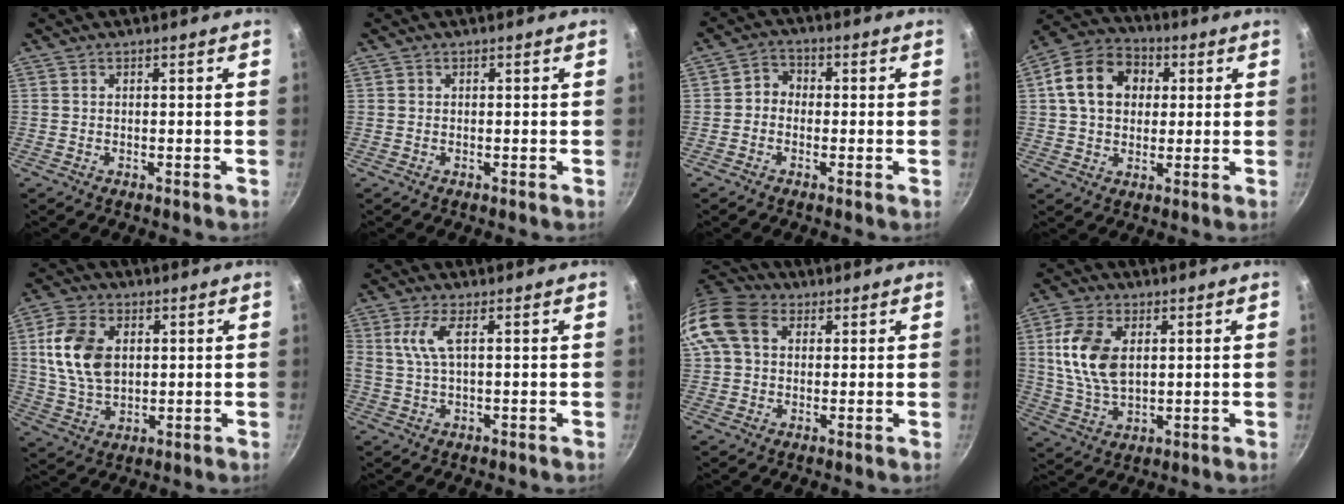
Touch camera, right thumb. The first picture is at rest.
{"total": 0.0}
{"total": 3.3, "force": [-0.6, 2.8, 1.5], "torque": [-0.008, 0.014, -0.024]}
{"total": 13.3, "force": [2.8, 10.4, 7.9], "torque": [-0.113, 0.020, 0.031]}
{"total": 12.6, "force": [2.4, 8.5, 9.1], "torque": [-0.157, -0.005, 0.048]}
{"total": 5.3, "force": [1.2, 1.8, 4.9], "torque": [-0.114, 0.007, 0.024]}
{"total": 13.5, "force": [3.8, 10.1, 8.1], "torque": [-0.161, 0.022, 0.054]}
{"total": 12.3, "force": [2.6, 7.4, 9.4], "torque": [-0.174, -0.011, 0.054]}